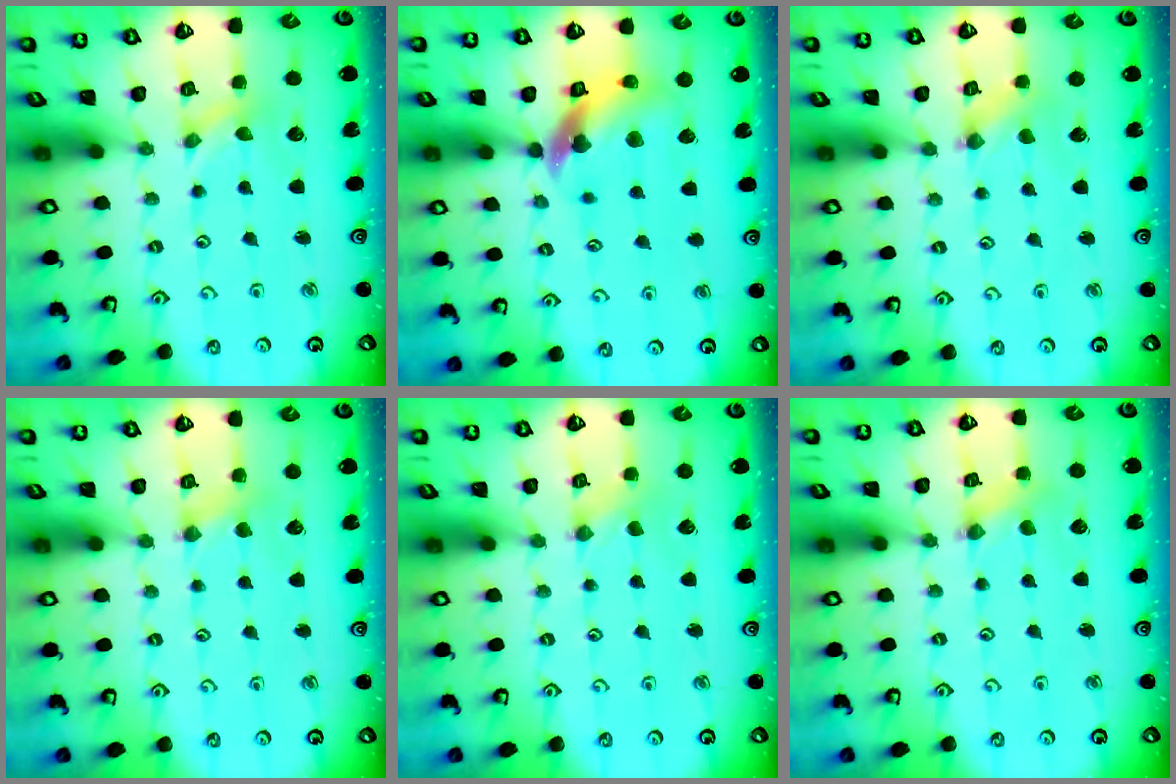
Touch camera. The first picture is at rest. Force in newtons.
{"total": 10.7, "press": 10.6, "slide": 1.5}
{"total": 0.0}
{"total": 3.3, "press": 3.2, "slide": 0.6}
{"total": 0.0}
{"total": 1.5, "press": 1.5, "slide": 0.1}